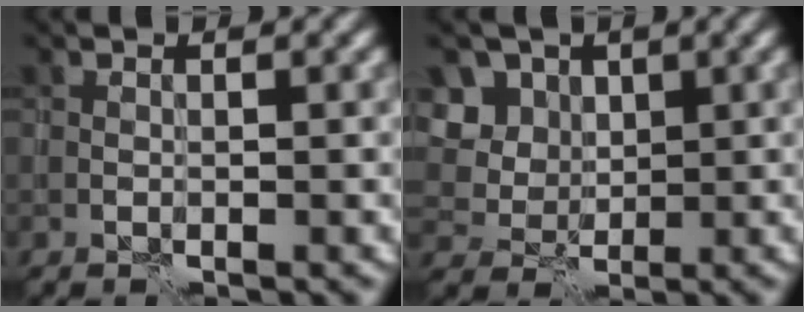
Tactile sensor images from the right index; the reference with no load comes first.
{"total": 6.0, "force": [2.8, 4.8, 2.2], "torque": [-0.051, 0.005, 0.043]}